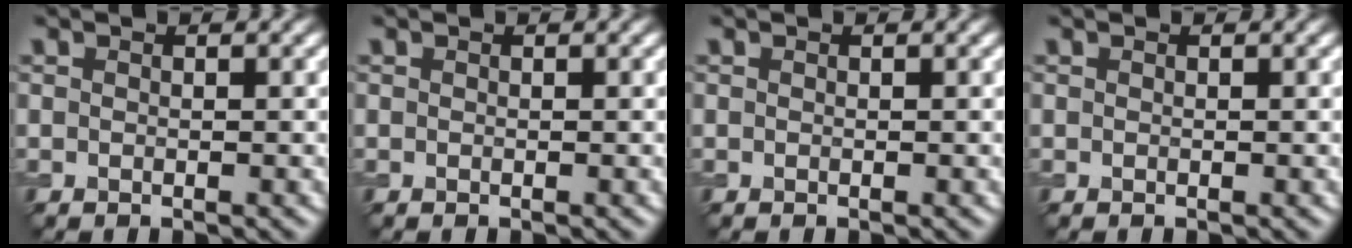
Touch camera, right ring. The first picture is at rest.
{"total": 0.0}
{"total": 0.0}
{"total": 0.0}